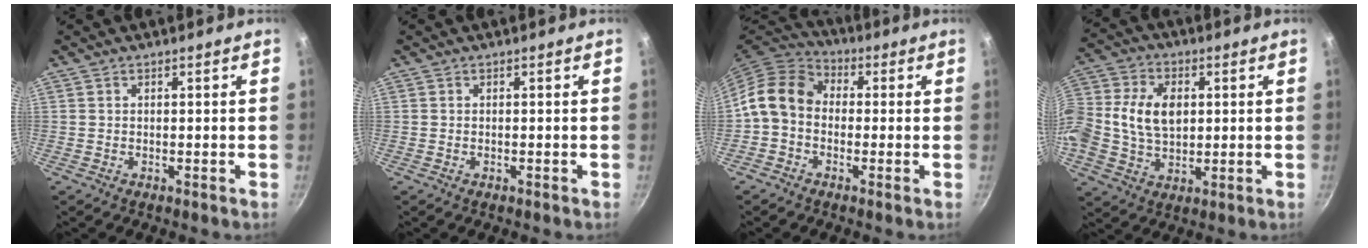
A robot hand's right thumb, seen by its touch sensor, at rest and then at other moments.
{"total": 0.0}
{"total": 10.1, "force": [-0.7, 8.1, 6.1], "torque": [-0.096, 0.037, -0.036]}
{"total": 16.3, "force": [1.3, 11.8, 11.1], "torque": [-0.235, 0.034, 0.017]}